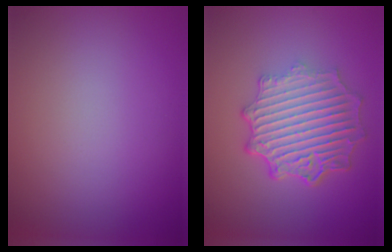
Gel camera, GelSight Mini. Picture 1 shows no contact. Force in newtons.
{"total": 7.1, "press": 5.4, "slide": 4.7}